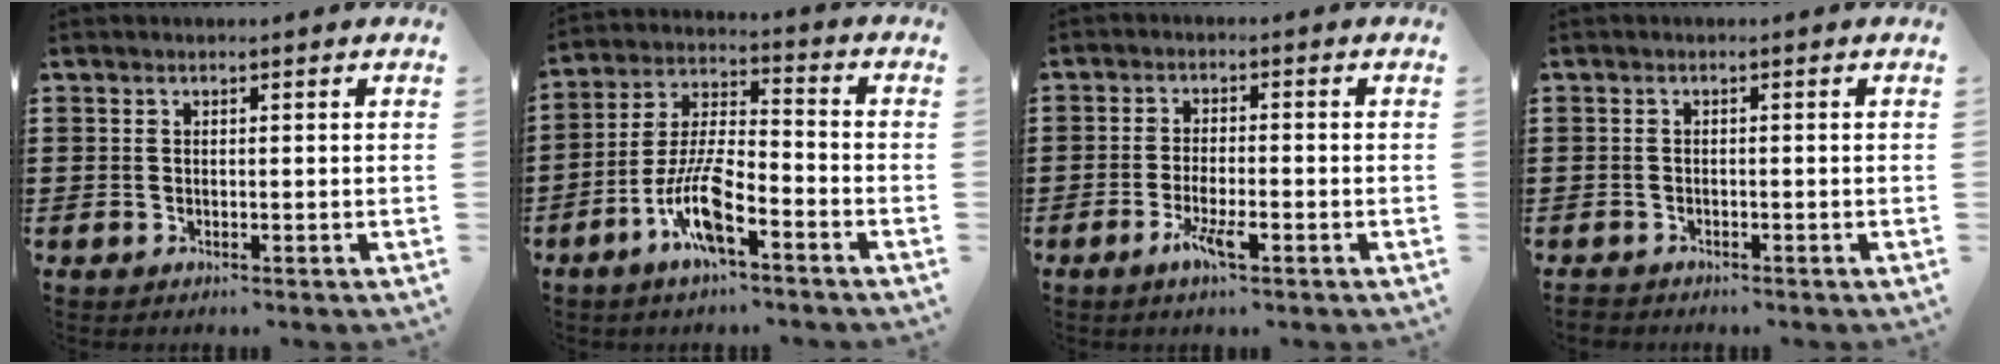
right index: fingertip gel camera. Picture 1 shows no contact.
{"total": 9.9, "force": [-5.3, 2.9, 7.8], "torque": [-0.179, -0.002, -0.102]}
{"total": 4.0, "force": [-2.1, 0.9, 3.3], "torque": [-0.073, -0.007, -0.042]}
{"total": 0.9, "force": [-0.9, 0.2, 0.0], "torque": [-0.003, -0.001, -0.020]}